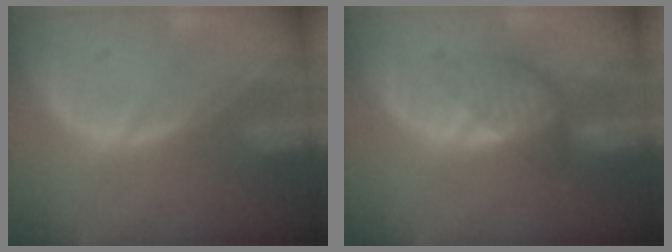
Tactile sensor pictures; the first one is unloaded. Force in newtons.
{"total": 4.5, "press": 4.1, "slide": 1.9}